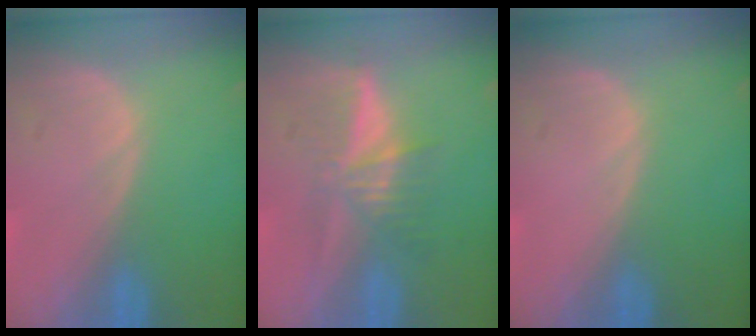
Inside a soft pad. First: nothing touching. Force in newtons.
{"total": 5.2, "press": 5.1, "slide": 0.9}
{"total": 0.0}